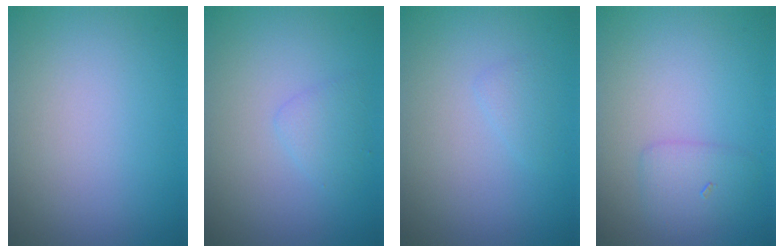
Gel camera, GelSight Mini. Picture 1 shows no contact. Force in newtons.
{"total": 1.4, "press": 1.4, "slide": 0.0}
{"total": 0.9, "press": 0.9, "slide": 0.0}
{"total": 1.8, "press": 1.8, "slide": 0.1}